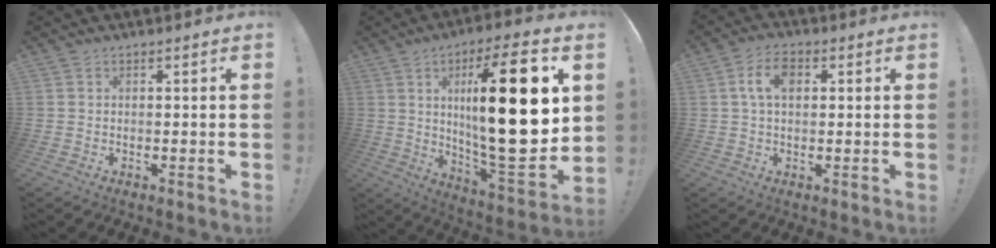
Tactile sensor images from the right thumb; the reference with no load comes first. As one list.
[{"total": 27.7, "force": [5.2, 7.0, 26.3], "torque": [-0.437, -0.032, 0.072]}, {"total": 7.1, "force": [1.4, 4.3, 5.5], "torque": [-0.097, 0.007, 0.024]}]